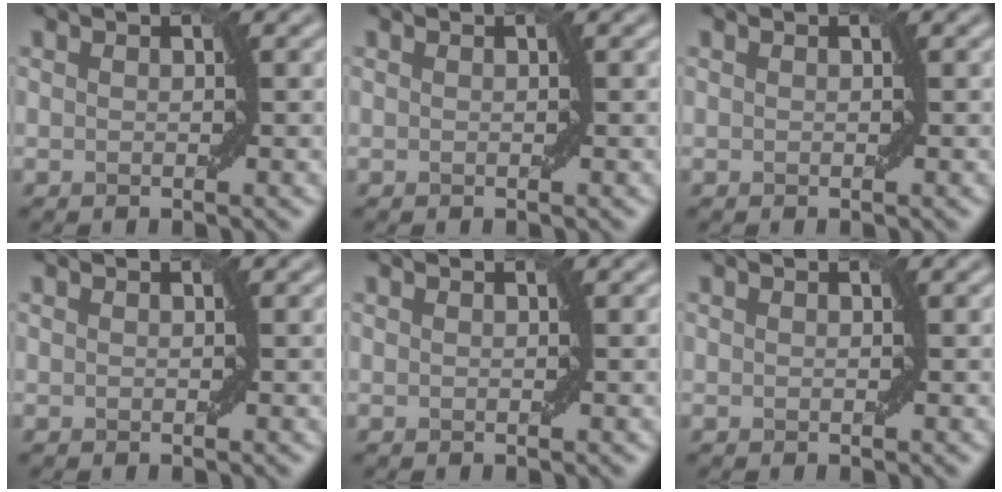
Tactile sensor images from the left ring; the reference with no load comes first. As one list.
[{"total": 0.0}, {"total": 0.0}, {"total": 0.0}, {"total": 0.0}, {"total": 0.0}]